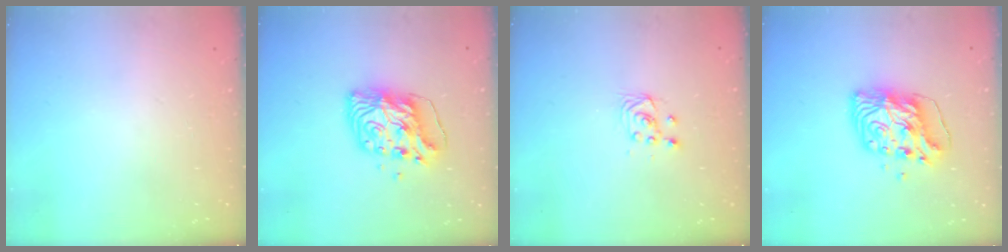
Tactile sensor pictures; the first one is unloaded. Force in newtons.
{"total": 10.7, "press": 10.6, "slide": 0.9}
{"total": 2.9, "press": 2.6, "slide": 1.3}
{"total": 10.7, "press": 10.6, "slide": 0.9}